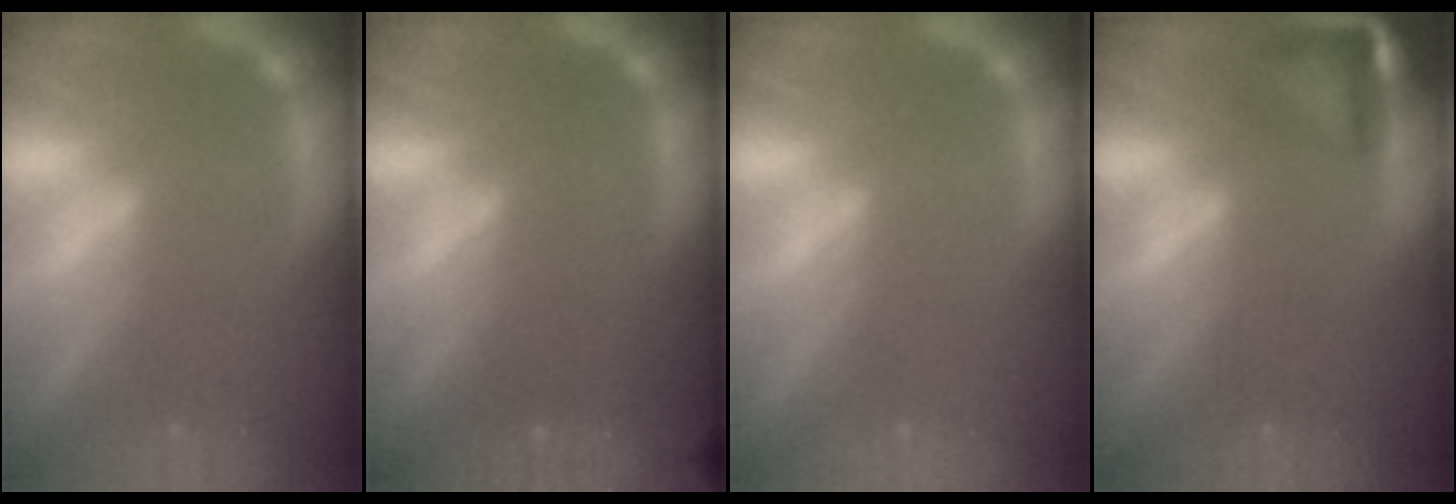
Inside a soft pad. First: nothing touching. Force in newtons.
{"total": 9.0}
{"total": 0.0}
{"total": 5.0}